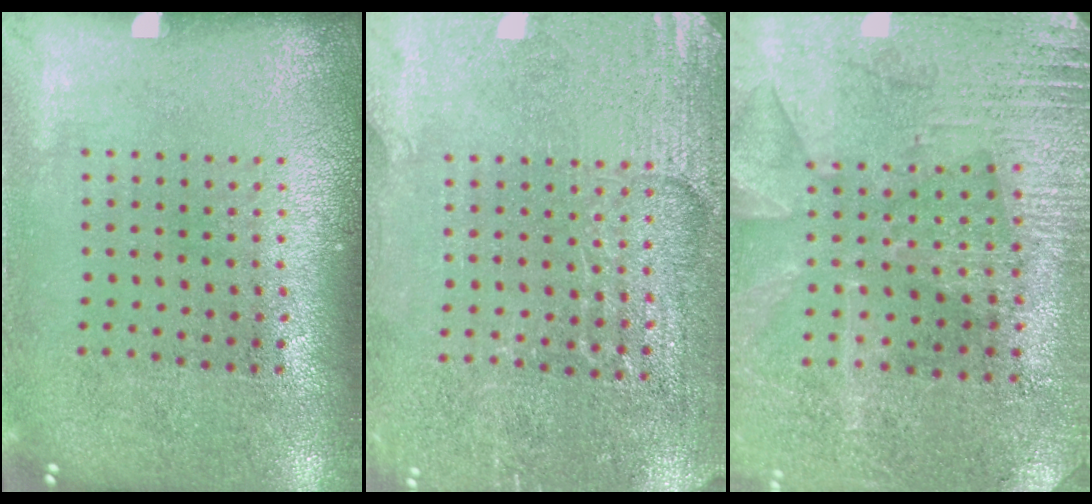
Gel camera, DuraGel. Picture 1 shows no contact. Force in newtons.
{"total": 2.9, "press": 2.8, "slide": 0.2}
{"total": 2.8, "press": 2.7, "slide": 0.6}